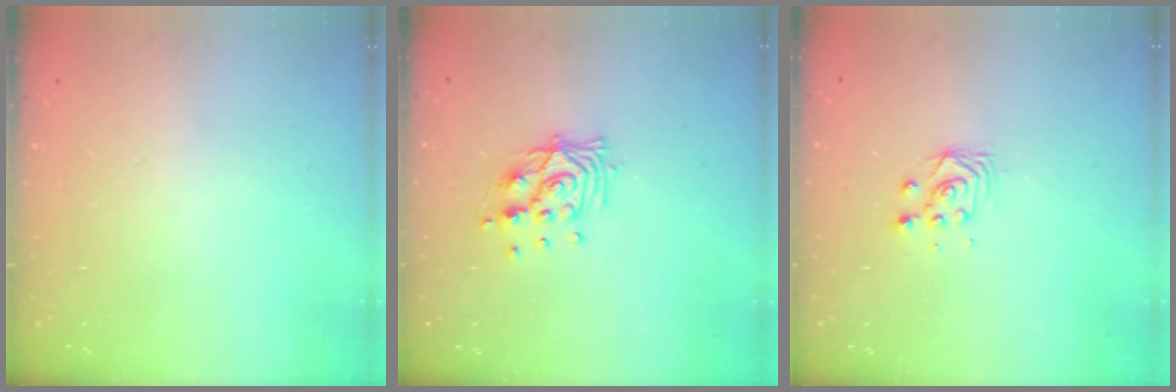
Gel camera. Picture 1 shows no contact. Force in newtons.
{"total": 11.0, "press": 11.0, "slide": 1.3}
{"total": 3.0, "press": 3.0, "slide": 0.2}